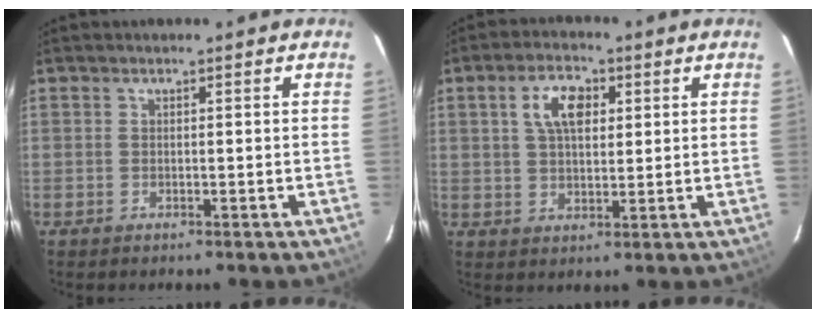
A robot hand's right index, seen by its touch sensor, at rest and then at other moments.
{"total": 7.0, "force": [2.3, 3.9, 5.4], "torque": [-0.098, 0.018, 0.043]}